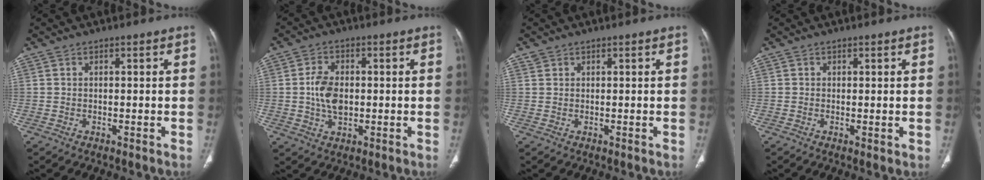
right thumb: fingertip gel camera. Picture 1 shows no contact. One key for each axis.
{"total": 6.6, "fx": -0.1, "fy": 4.4, "fz": 5.0, "tx": -0.088, "ty": 0.003, "tz": -0.002}
{"total": 0.6, "fx": 0.4, "fy": 0.4, "fz": 0.1, "tx": 0.000, "ty": 0.000, "tz": 0.007}
{"total": 0.7, "fx": 0.0, "fy": 0.3, "fz": 0.7, "tx": -0.013, "ty": -0.005, "tz": -0.001}